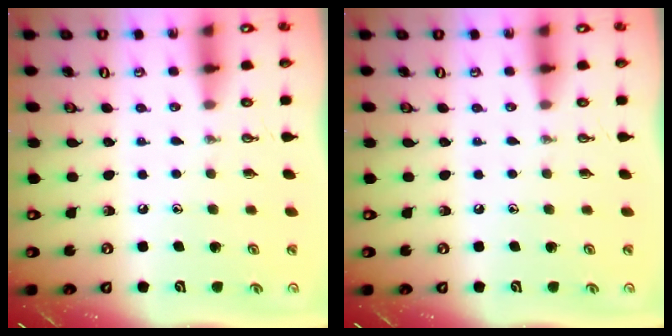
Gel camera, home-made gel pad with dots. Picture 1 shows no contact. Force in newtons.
{"total": 0.0}